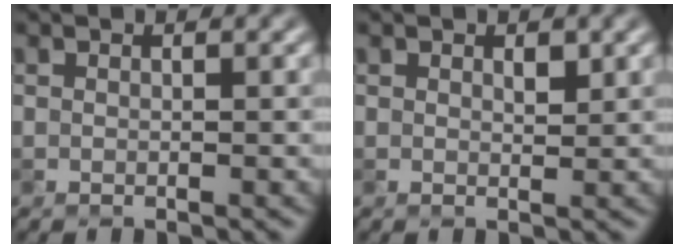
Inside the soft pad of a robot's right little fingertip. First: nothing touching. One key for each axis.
{"total": 0.8, "fx": 0.4, "fy": 0.4, "fz": 0.5, "tx": -0.008, "ty": -0.004, "tz": 0.008}